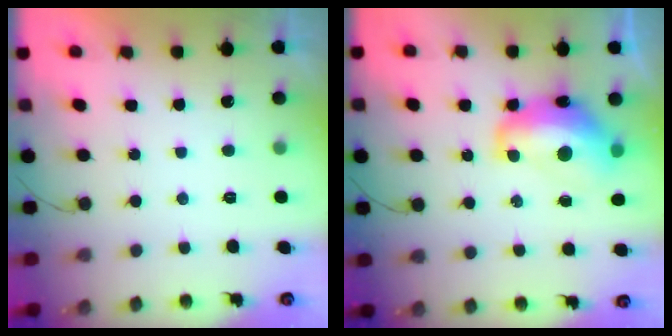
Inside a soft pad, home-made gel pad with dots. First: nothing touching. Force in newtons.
{"total": 14.3, "press": 14.2, "slide": 1.6}